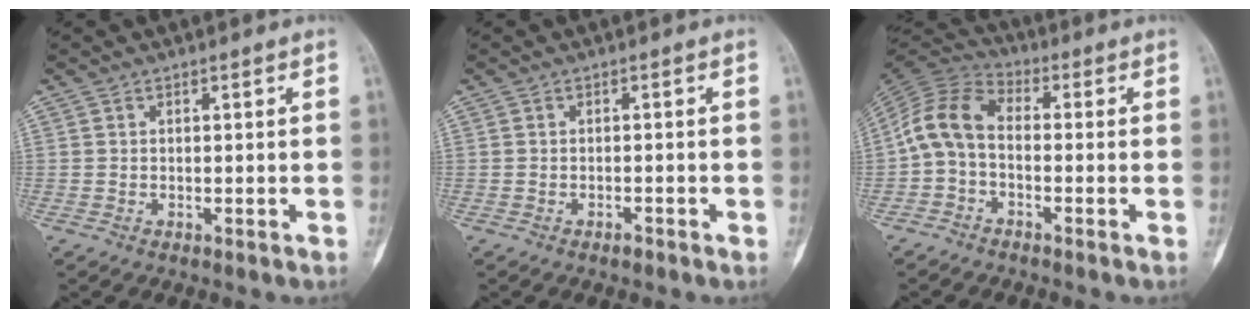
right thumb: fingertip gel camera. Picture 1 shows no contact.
{"total": 1.2, "force": [-0.9, 0.6, 0.5], "torque": [-0.007, 0.005, -0.015]}
{"total": 8.7, "force": [-1.4, 5.9, 6.2], "torque": [-0.115, 0.028, -0.044]}